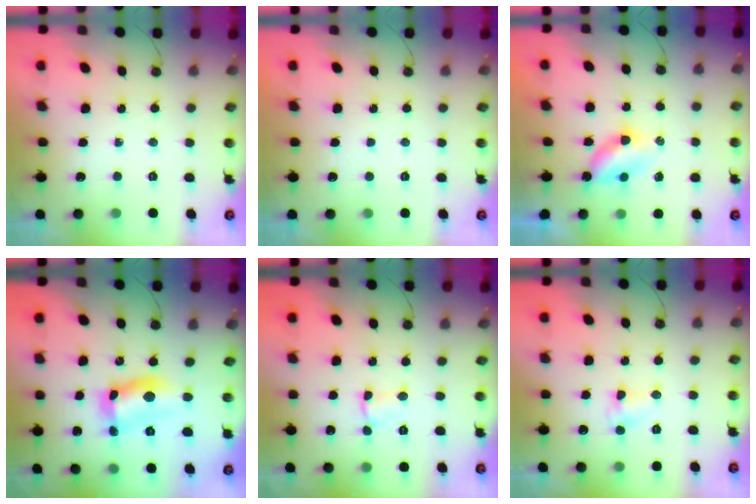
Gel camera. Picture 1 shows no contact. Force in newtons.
{"total": 0.0}
{"total": 4.1, "press": 4.0, "slide": 0.5}
{"total": 11.5, "press": 11.1, "slide": 3.0}
{"total": 3.0, "press": 1.2, "slide": 2.7}
{"total": 6.3, "press": 6.3, "slide": 0.7}